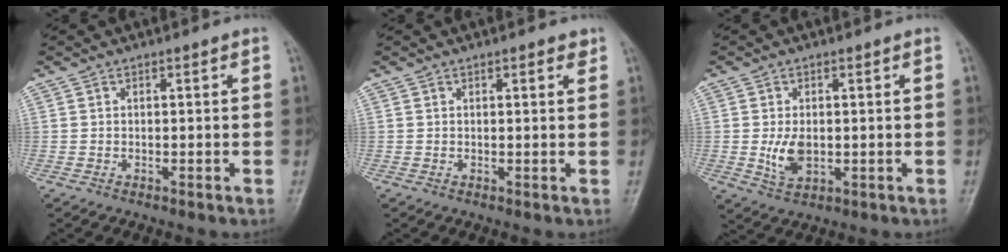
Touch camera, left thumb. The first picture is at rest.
{"total": 1.6, "force": [1.0, 0.7, 1.1], "torque": [-0.009, -0.003, 0.010]}
{"total": 5.2, "force": [-0.2, 3.3, 4.0], "torque": [-0.068, -0.009, 0.003]}